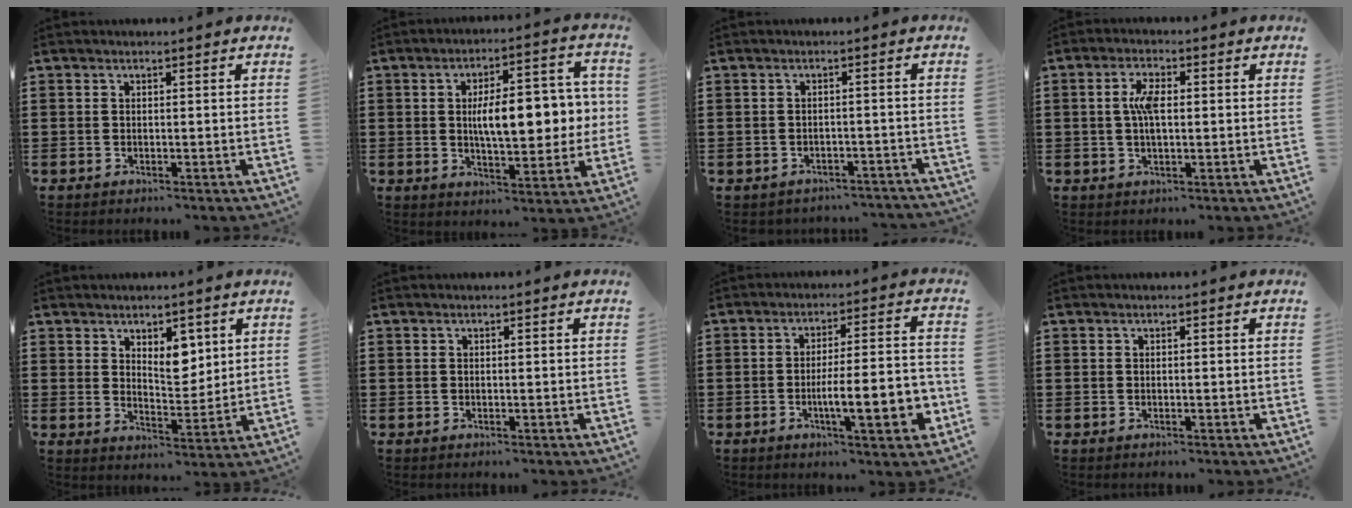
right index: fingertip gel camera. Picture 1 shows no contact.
{"total": 11.0, "force": [0.4, 4.8, 9.9], "torque": [-0.142, -0.001, -0.001]}
{"total": 1.9, "force": [-1.8, 0.4, 0.1], "torque": [-0.009, 0.000, -0.040]}
{"total": 4.6, "force": [0.4, 1.8, 4.2], "torque": [-0.092, 0.005, 0.002]}
{"total": 5.5, "force": [3.1, 3.1, 3.4], "torque": [-0.053, -0.007, 0.051]}
{"total": 0.0}
{"total": 11.0, "force": [-3.2, 2.3, 10.2], "torque": [-0.156, -0.010, -0.056]}
{"total": 0.0}